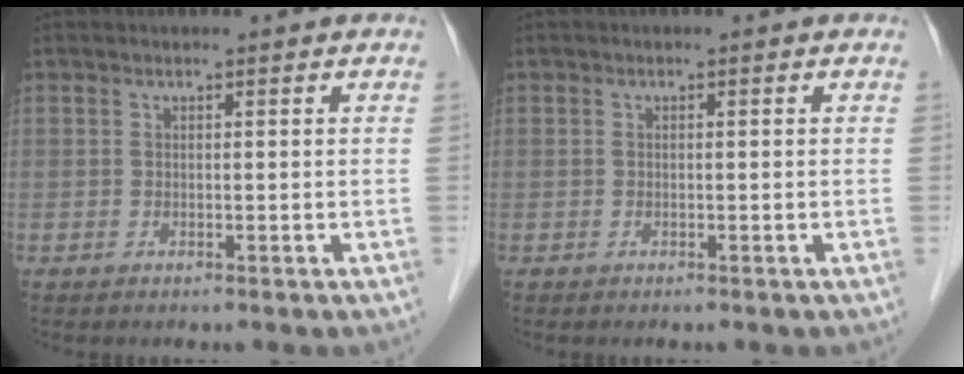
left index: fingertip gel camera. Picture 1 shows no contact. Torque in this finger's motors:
{"motor_torque": [0.00, 0.00, 0.00, 0.00]}